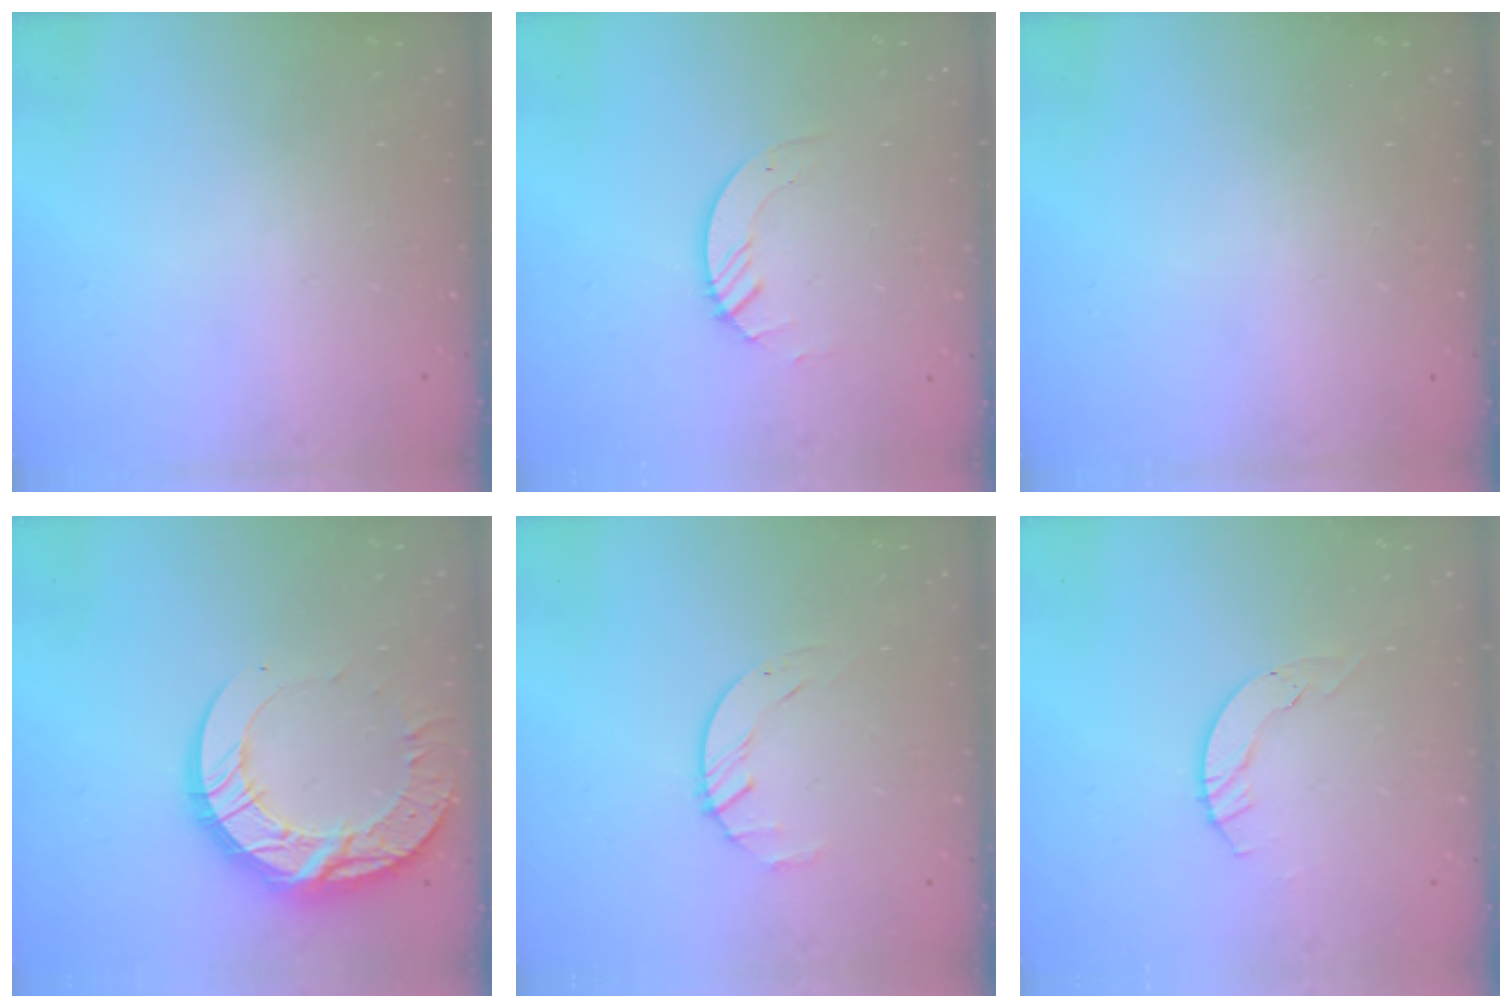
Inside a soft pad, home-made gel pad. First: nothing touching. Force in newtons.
{"total": 3.7, "press": 3.7, "slide": 0.4}
{"total": 0.0}
{"total": 17.3, "press": 17.2, "slide": 1.5}
{"total": 1.6, "press": 1.6, "slide": 0.3}
{"total": 4.0, "press": 4.0, "slide": 0.4}